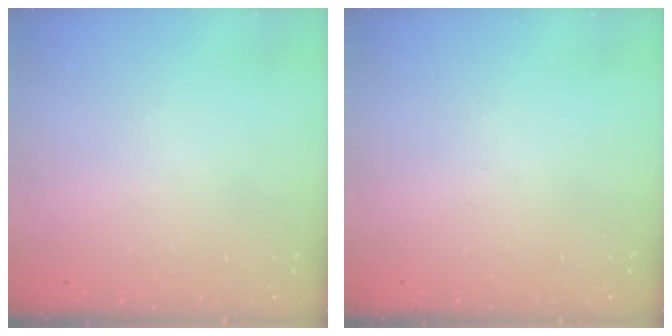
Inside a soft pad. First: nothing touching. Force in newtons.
{"total": 0.0}